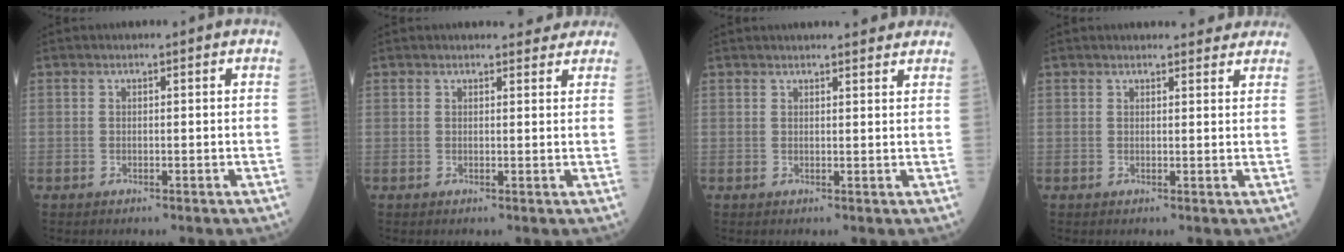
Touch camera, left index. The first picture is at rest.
{"total": 3.9, "force": [3.6, 1.1, 0.7], "torque": [-0.004, 0.001, 0.031]}
{"total": 5.8, "force": [5.4, 0.9, 2.1], "torque": [-0.027, 0.011, 0.056]}
{"total": 5.6, "force": [5.2, 1.3, 1.5], "torque": [-0.012, 0.005, 0.049]}